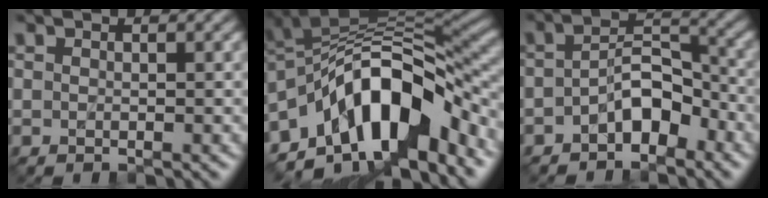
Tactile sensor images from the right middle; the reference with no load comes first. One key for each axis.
{"total": 12.6, "fx": -5.6, "fy": 6.1, "fz": 9.6, "tx": -0.139, "ty": 0.014, "tz": -0.110}
{"total": 4.3, "fx": -2.2, "fy": 2.2, "fz": 3.0, "tx": -0.047, "ty": 0.017, "tz": -0.042}